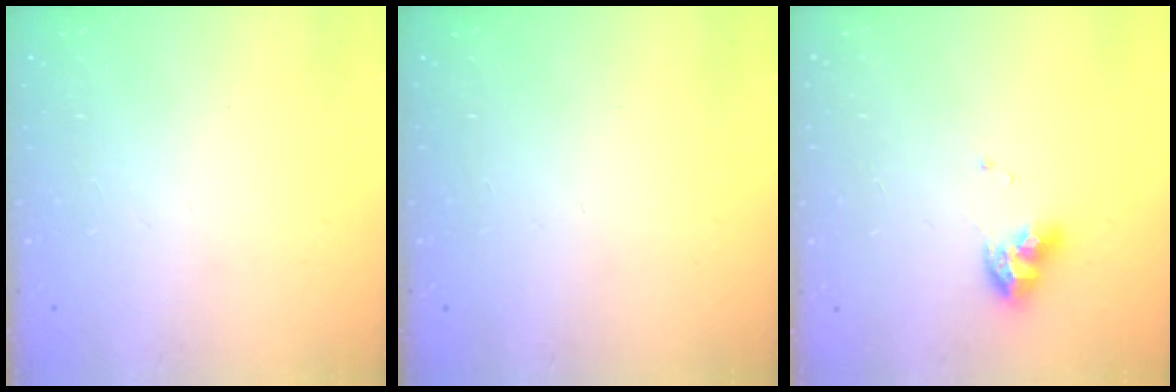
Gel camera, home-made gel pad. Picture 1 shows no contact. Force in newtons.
{"total": 0.0}
{"total": 8.6, "press": 8.5, "slide": 0.9}